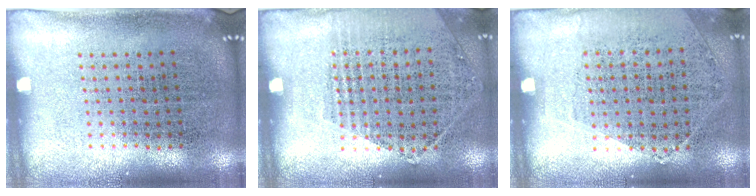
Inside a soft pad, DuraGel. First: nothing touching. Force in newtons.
{"total": 1.2, "press": 1.0, "slide": 0.5}
{"total": 1.1, "press": 0.9, "slide": 0.7}